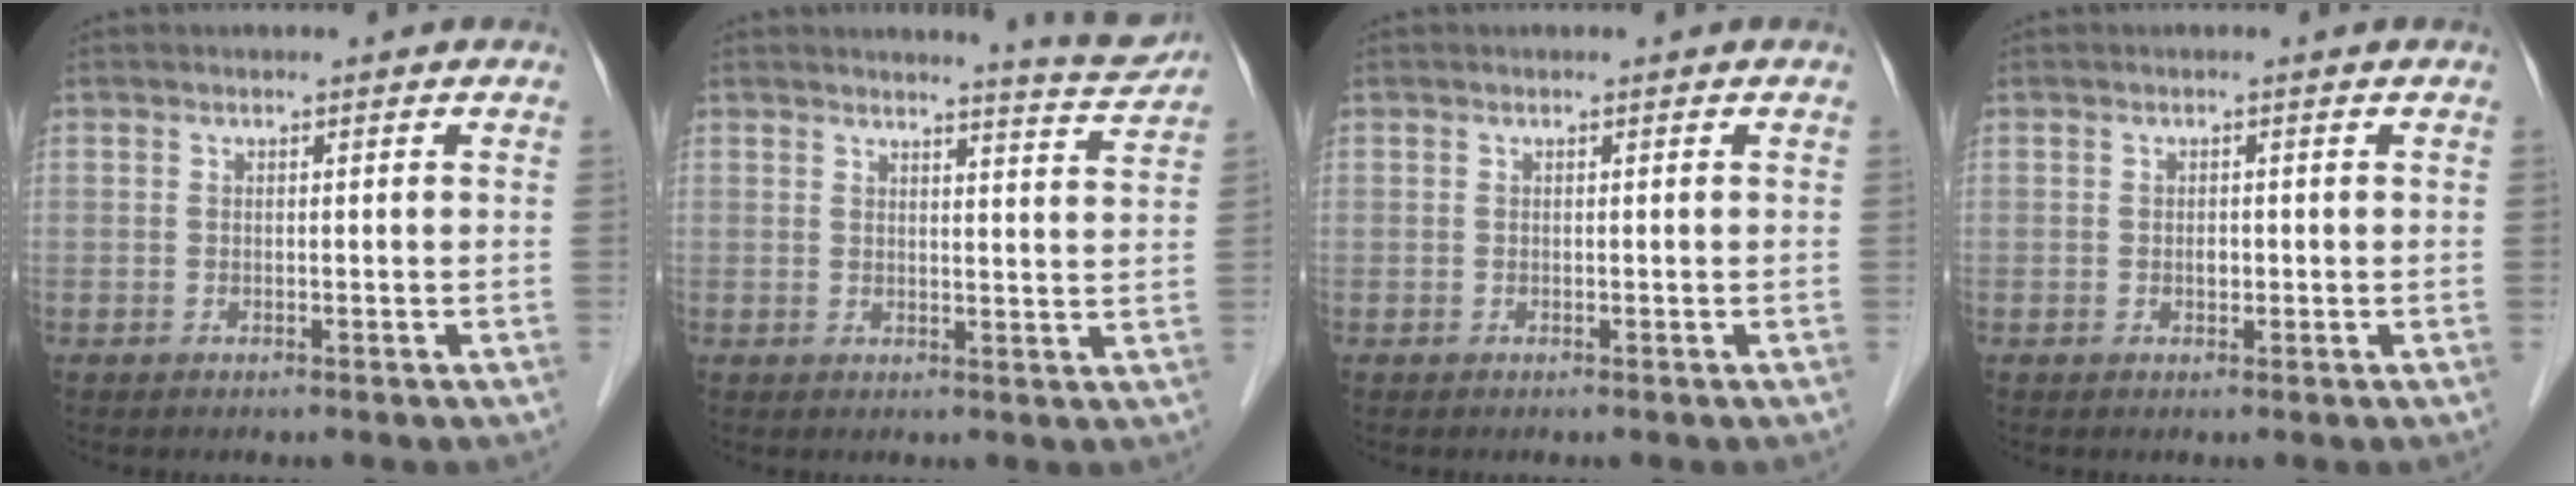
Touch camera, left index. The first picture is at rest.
{"total": 5.2, "force": [5.1, -0.8, 0.3], "torque": [-0.020, -0.031, 0.056]}
{"total": 0.0}
{"total": 0.9, "force": [-0.1, 0.6, 0.7], "torque": [-0.012, 0.001, -0.002]}